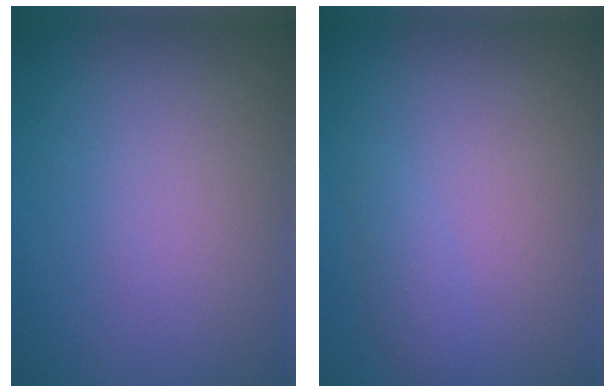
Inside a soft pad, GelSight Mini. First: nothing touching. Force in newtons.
{"total": 1.1, "press": 1.1, "slide": 0.0}